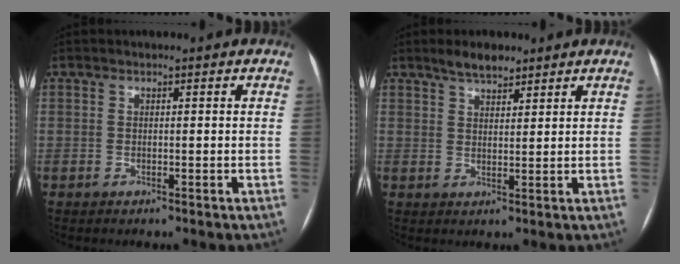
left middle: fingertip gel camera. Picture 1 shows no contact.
{"total": 4.0, "force": [3.2, 1.4, 1.9], "torque": [-0.038, 0.006, 0.057]}